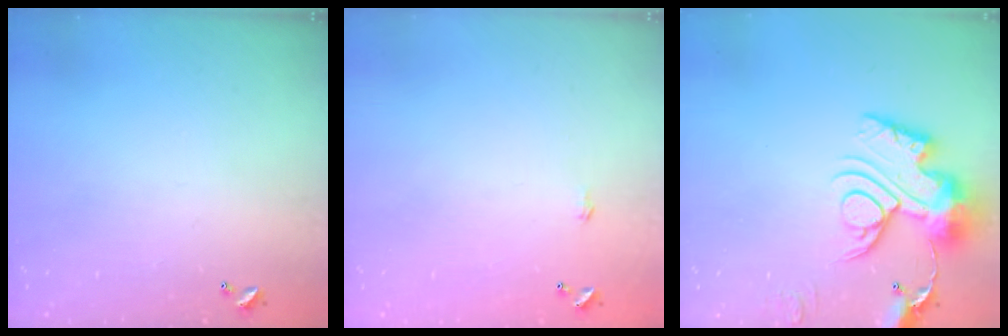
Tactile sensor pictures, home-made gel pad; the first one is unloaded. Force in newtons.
{"total": 0.6, "press": 0.6, "slide": 0.2}
{"total": 15.5, "press": 15.4, "slide": 1.7}